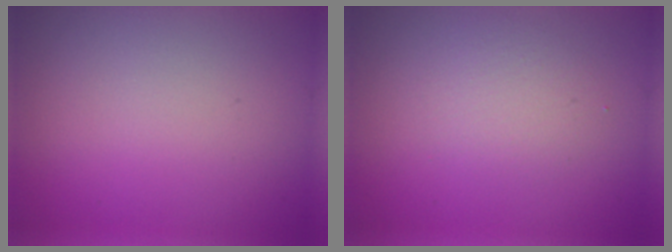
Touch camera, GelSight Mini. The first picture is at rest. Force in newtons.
{"total": 2.1, "press": 2.1, "slide": 0.1}